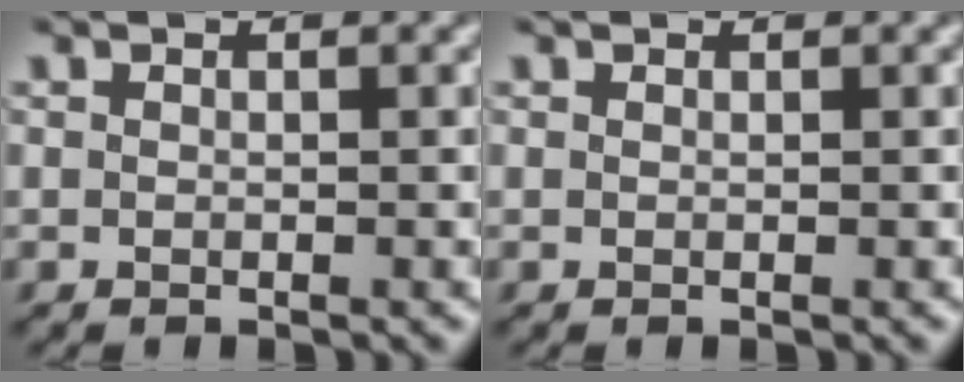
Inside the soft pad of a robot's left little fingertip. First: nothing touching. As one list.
[{"total": 0.5, "force": [0.4, 0.3, 0.1], "torque": [-0.005, 0.002, 0.007]}]